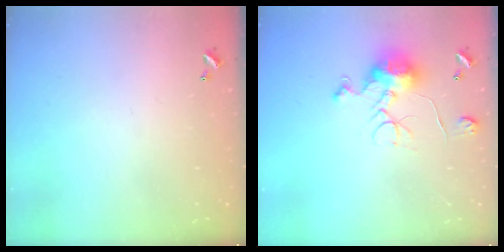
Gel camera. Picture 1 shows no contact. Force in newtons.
{"total": 13.7, "press": 13.7, "slide": 0.1}